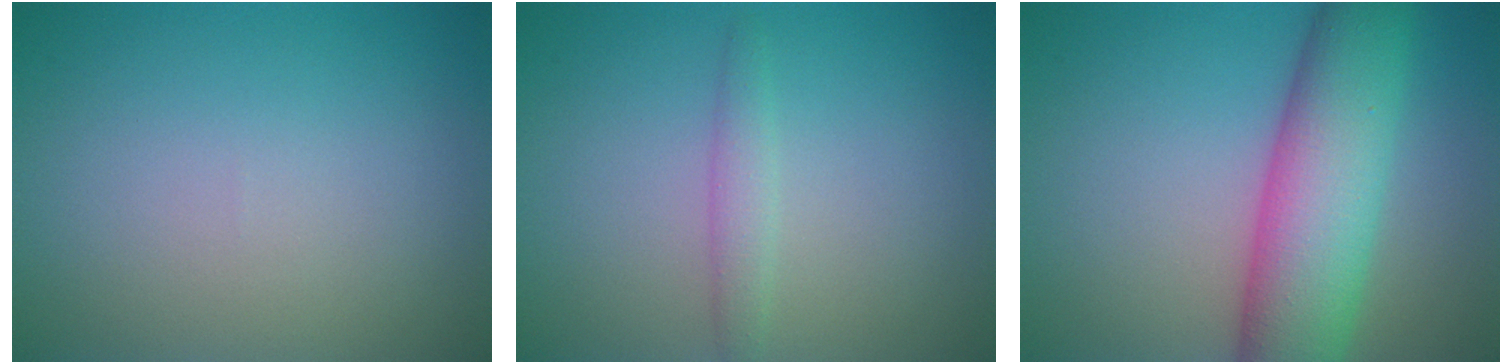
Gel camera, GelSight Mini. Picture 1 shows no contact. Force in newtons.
{"total": 1.5, "press": 1.5, "slide": 0.1}
{"total": 9.4, "press": 9.4, "slide": 0.3}